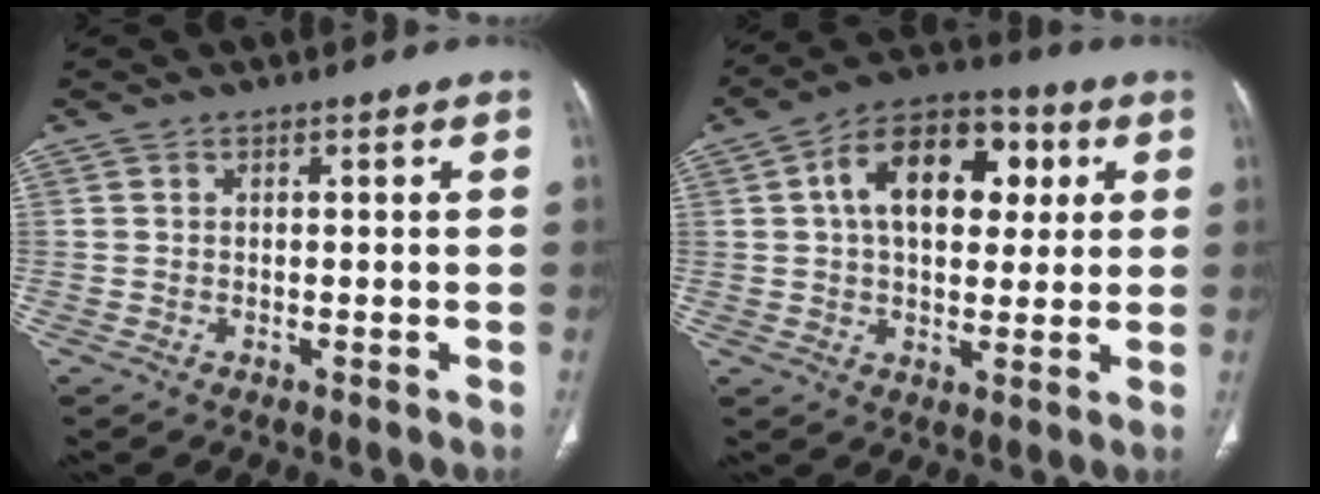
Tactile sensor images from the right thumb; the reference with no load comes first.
{"total": 16.0, "force": [4.0, 9.9, 11.9], "torque": [-0.158, 0.015, 0.057]}